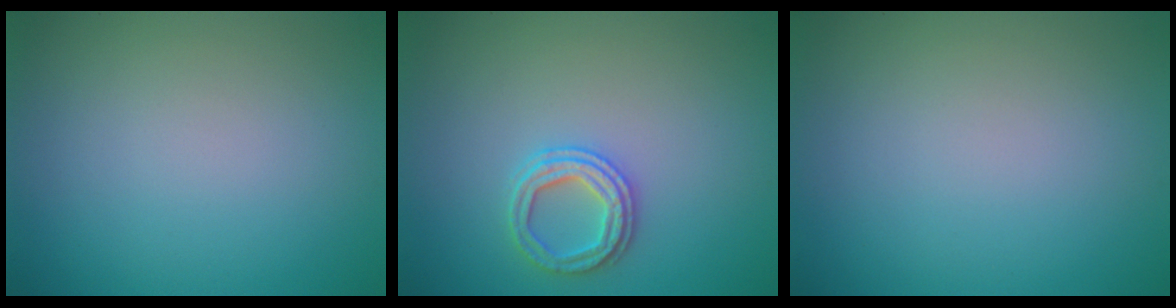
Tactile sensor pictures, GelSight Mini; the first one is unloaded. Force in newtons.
{"total": 2.4, "press": 2.4, "slide": 0.2}
{"total": 0.0}